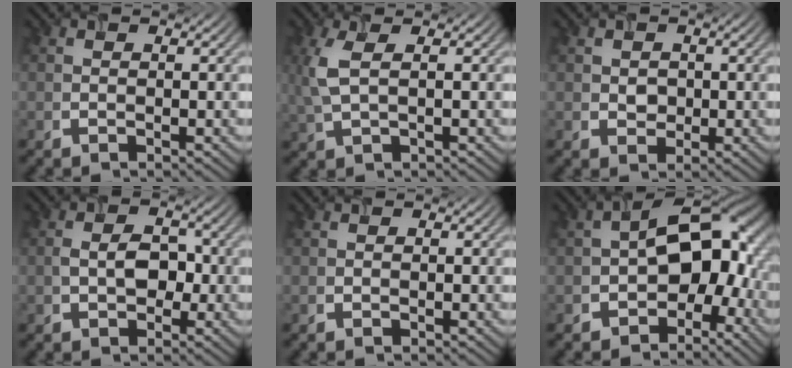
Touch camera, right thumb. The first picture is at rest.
{"total": 4.3, "force": [1.0, 1.6, 3.9], "torque": [-0.106, 0.006, 0.019]}
{"total": 1.7, "force": [0.0, 1.5, 0.7], "torque": [-0.016, -0.005, -0.002]}
{"total": 3.9, "force": [-0.5, 2.7, 2.8], "torque": [-0.050, -0.003, -0.012]}
{"total": 0.0}
{"total": 11.8, "force": [-1.8, 7.6, 8.8], "torque": [-0.109, 0.004, -0.043]}